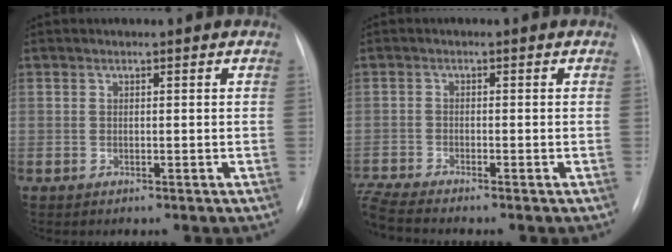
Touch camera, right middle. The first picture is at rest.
{"total": 5.1, "force": [-4.7, -1.0, 1.7], "torque": [-0.040, -0.013, -0.087]}